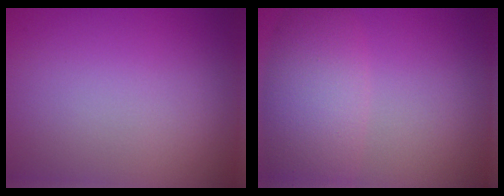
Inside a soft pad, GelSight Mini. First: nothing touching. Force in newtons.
{"total": 5.6, "press": 5.6, "slide": 0.4}